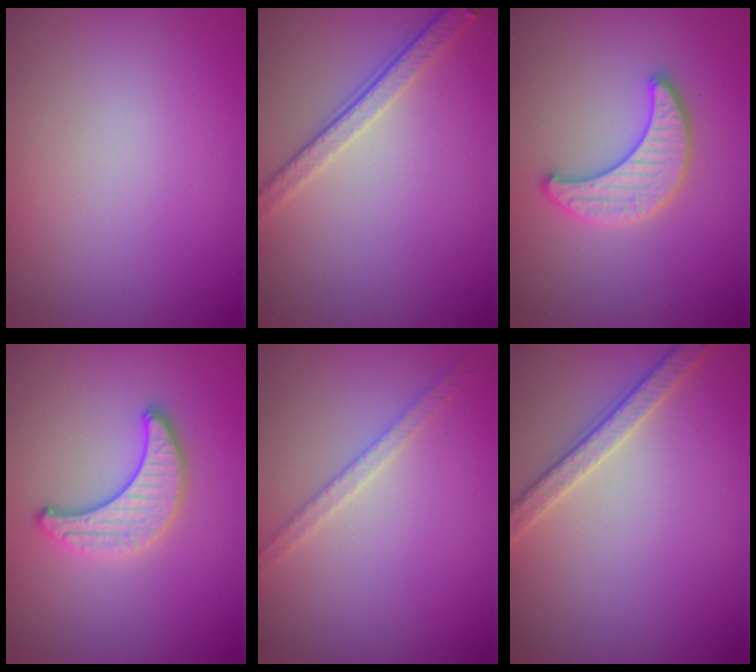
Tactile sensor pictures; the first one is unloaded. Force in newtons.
{"total": 2.9, "press": 2.5, "slide": 1.5}
{"total": 3.5, "press": 3.4, "slide": 0.6}
{"total": 3.5, "press": 3.3, "slide": 1.3}
{"total": 1.9, "press": 1.9, "slide": 0.4}
{"total": 2.7, "press": 2.7, "slide": 0.1}